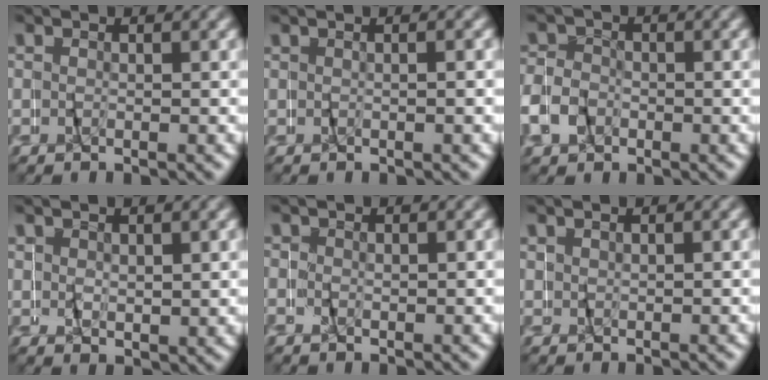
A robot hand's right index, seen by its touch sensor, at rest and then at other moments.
{"total": 0.7, "force": [-0.1, -0.7, 0.2], "torque": [-0.011, 0.006, -0.001]}
{"total": 2.7, "force": [-1.0, 2.4, 0.5], "torque": [-0.021, 0.006, -0.020]}
{"total": 1.7, "force": [1.2, 0.8, 0.9], "torque": [-0.014, -0.001, 0.026]}
{"total": 0.5, "force": [0.5, -0.1, 0.2], "torque": [-0.002, 0.002, 0.009]}
{"total": 0.9, "force": [0.9, -0.1, 0.1], "torque": [-0.001, 0.003, 0.019]}